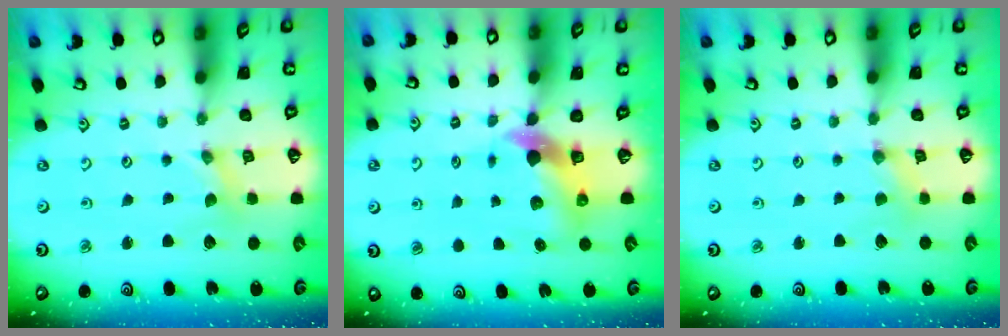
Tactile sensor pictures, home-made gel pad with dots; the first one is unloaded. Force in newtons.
{"total": 6.4, "press": 6.3, "slide": 1.2}
{"total": 1.8, "press": 1.8, "slide": 0.4}